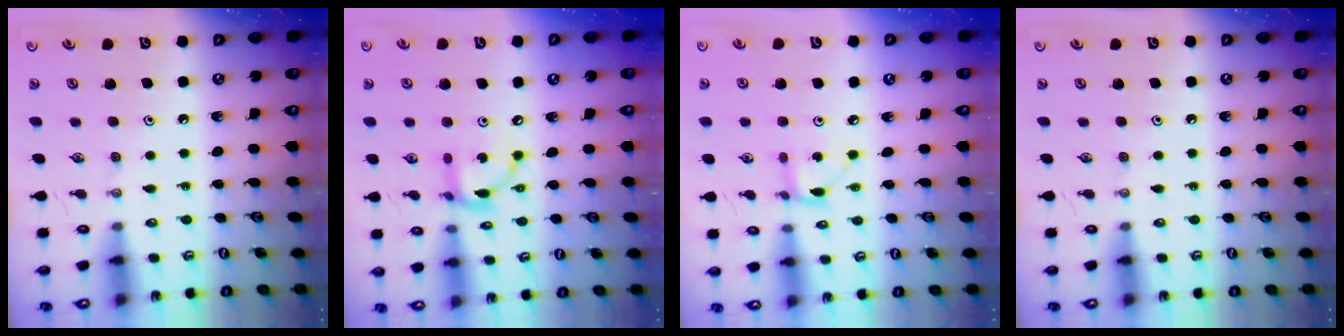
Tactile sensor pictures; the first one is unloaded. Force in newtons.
{"total": 8.4, "press": 8.4, "slide": 0.2}
{"total": 2.9, "press": 2.9, "slide": 0.4}
{"total": 0.0}